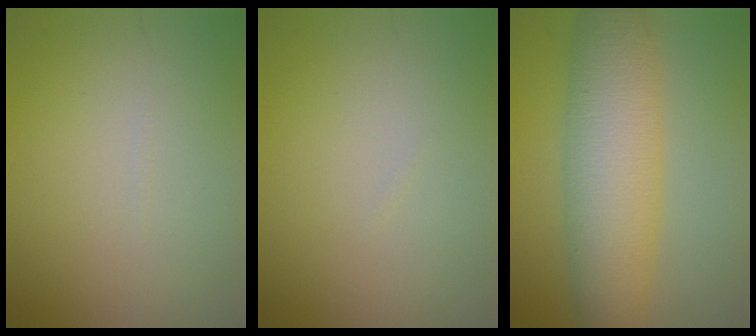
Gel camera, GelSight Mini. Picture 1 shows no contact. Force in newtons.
{"total": 0.0}
{"total": 7.9, "press": 7.9, "slide": 0.2}